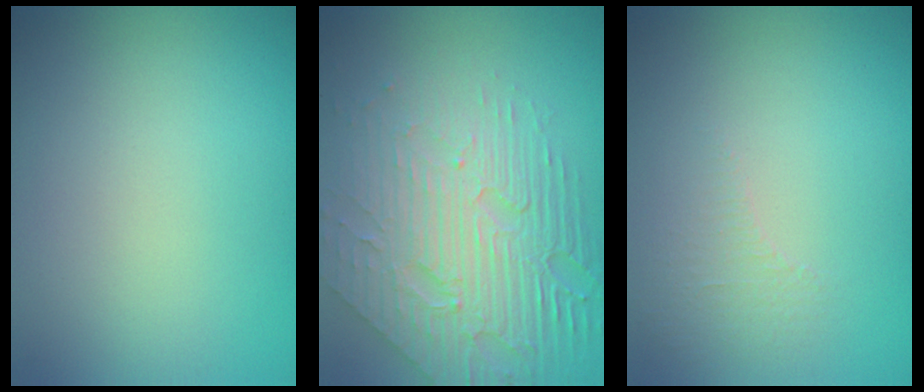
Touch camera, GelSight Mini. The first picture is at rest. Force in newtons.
{"total": 8.4, "press": 5.6, "slide": 6.2}
{"total": 0.9, "press": 0.5, "slide": 0.8}